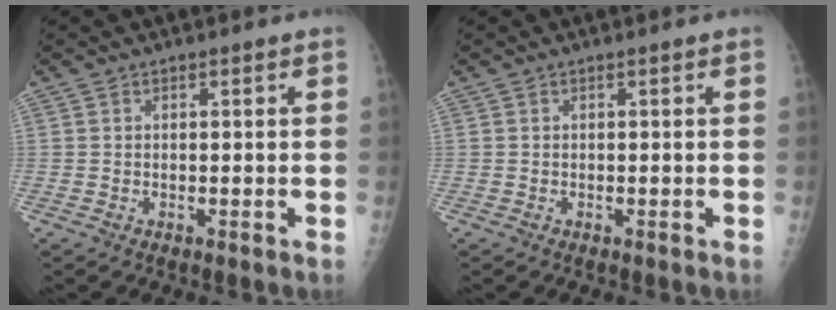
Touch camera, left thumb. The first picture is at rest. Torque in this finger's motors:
{"motor_torque": [0.01, -0.01, 0.08, 0.08, 0.01]}